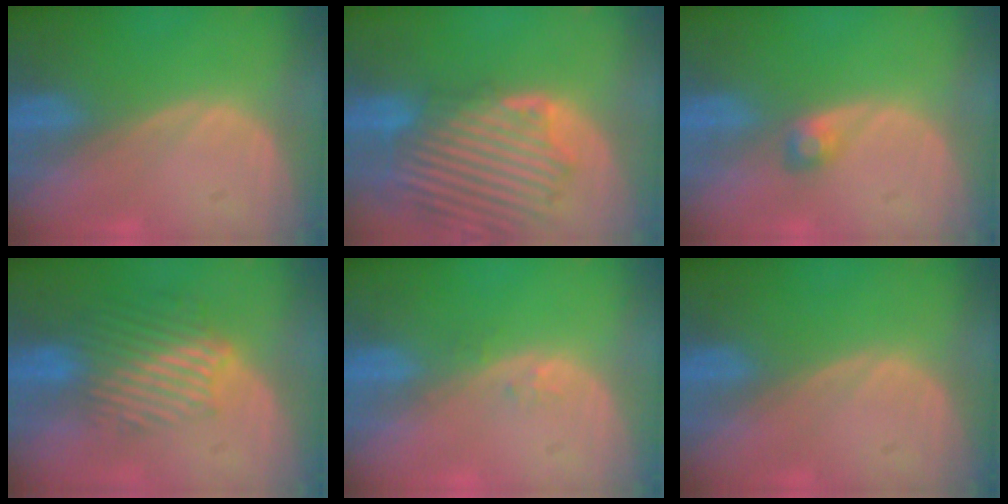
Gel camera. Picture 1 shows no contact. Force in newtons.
{"total": 13.1, "press": 11.5, "slide": 6.4}
{"total": 1.9, "press": 1.8, "slide": 0.2}
{"total": 9.5, "press": 8.1, "slide": 4.8}
{"total": 0.9, "press": 0.9, "slide": 0.2}
{"total": 0.0}